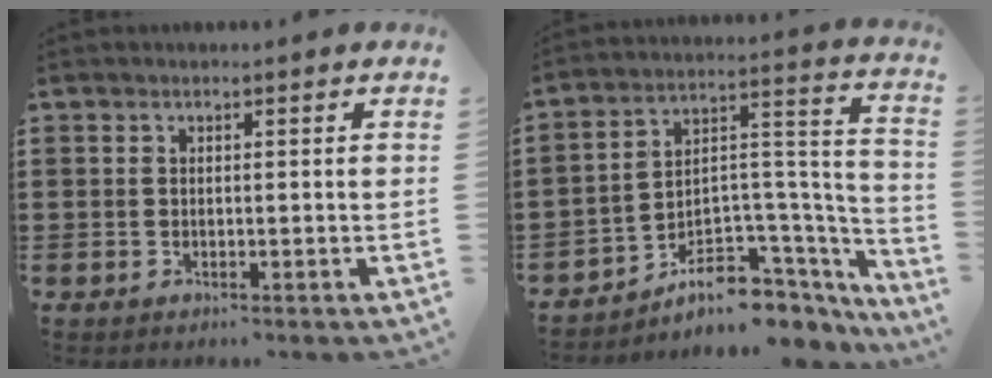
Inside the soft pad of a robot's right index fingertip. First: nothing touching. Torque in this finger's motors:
{"motor_torque": [-0.16, -0.13, -0.79, -0.21]}